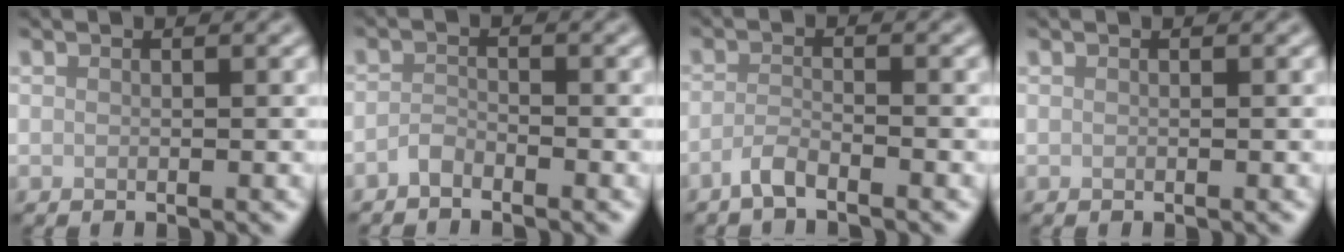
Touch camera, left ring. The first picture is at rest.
{"total": 1.3, "force": [-1.1, 0.4, 0.4], "torque": [-0.008, 0.003, -0.026]}
{"total": 1.9, "force": [-1.6, 0.4, 1.1], "torque": [-0.021, 0.002, -0.039]}
{"total": 0.0}